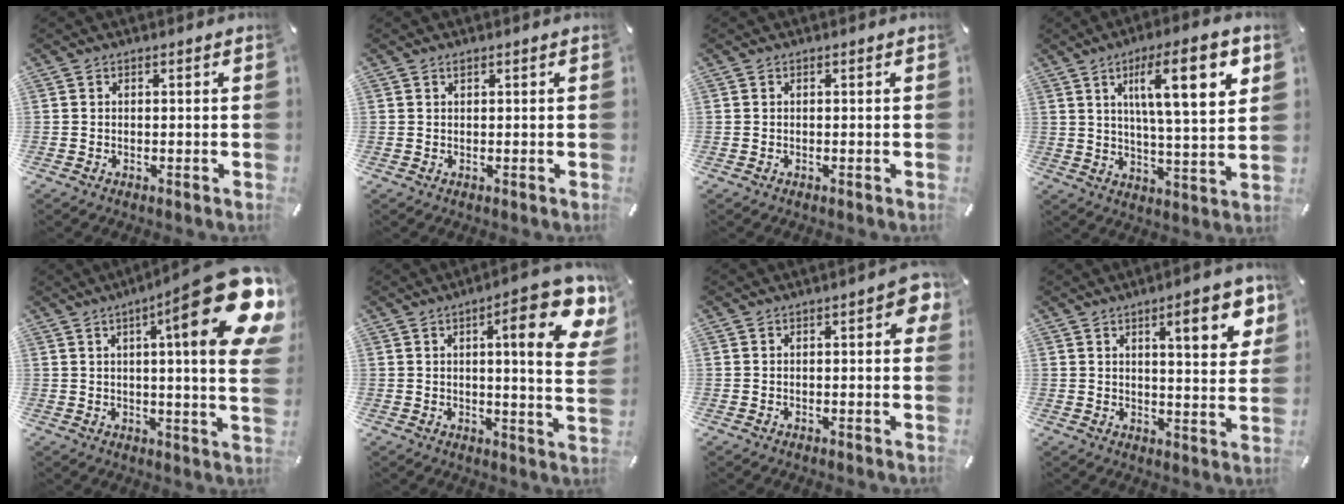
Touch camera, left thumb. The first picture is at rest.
{"total": 0.6, "force": [0.4, 0.2, 0.4], "torque": [-0.007, 0.001, 0.007]}
{"total": 0.0}
{"total": 17.3, "force": [7.1, 4.4, 15.2], "torque": [-0.231, -0.019, 0.102]}
{"total": 25.6, "force": [10.1, 4.2, 23.1], "torque": [-0.330, -0.071, 0.148]}
{"total": 17.3, "force": [7.1, 4.0, 15.2], "torque": [-0.210, -0.040, 0.098]}
{"total": 4.9, "force": [0.7, 2.0, 4.5], "torque": [-0.061, 0.004, 0.007]}
{"total": 11.7, "force": [5.3, 3.1, 9.9], "torque": [-0.138, -0.016, 0.080]}